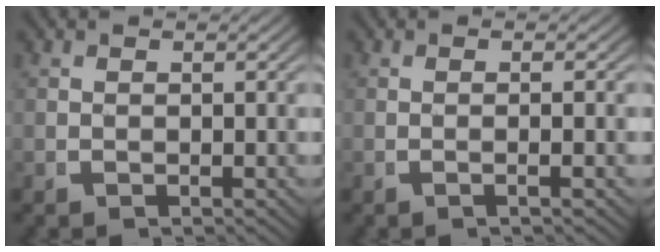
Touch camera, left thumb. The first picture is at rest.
{"total": 1.5, "force": [-0.3, -0.2, 1.5], "torque": [-0.034, 0.004, -0.006]}